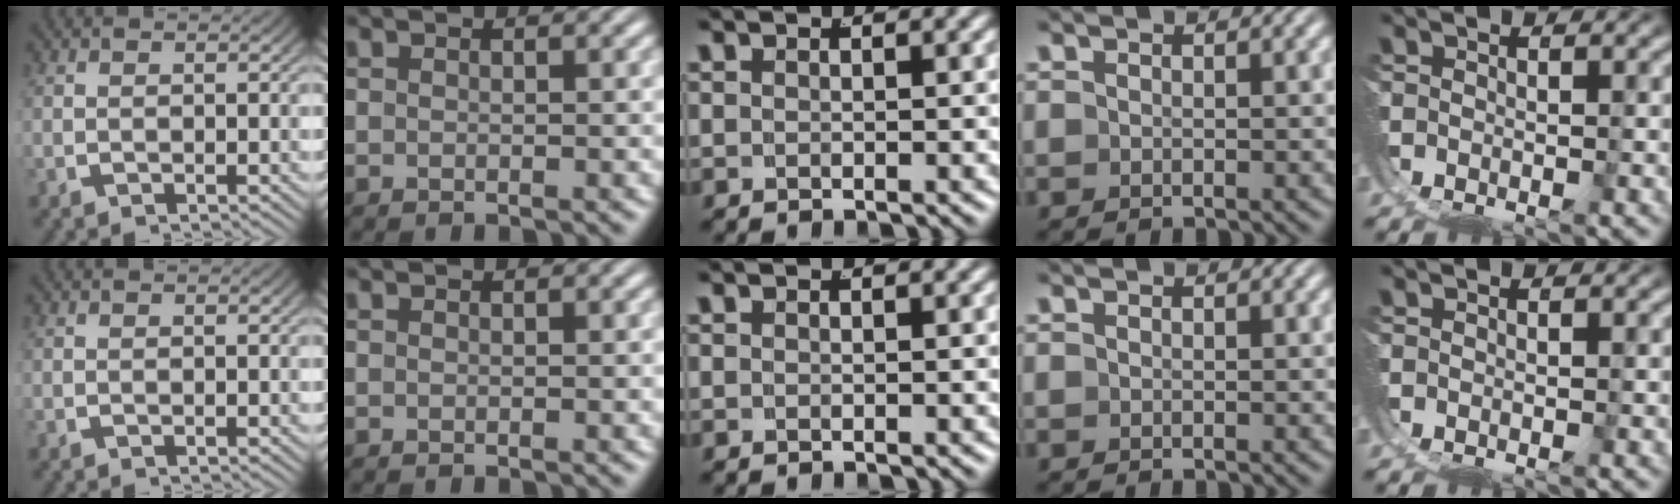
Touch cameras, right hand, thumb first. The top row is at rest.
{"ring": {"total": 1.4, "force": [-0.3, -1.3, -0.5], "torque": [0.016, -0.012, 0.006]}}